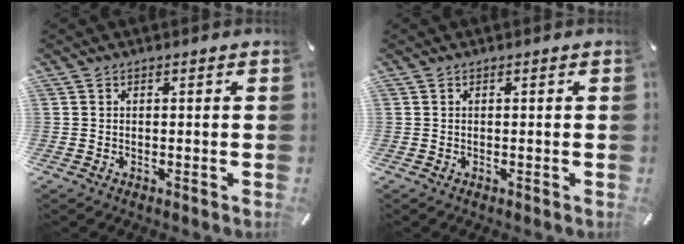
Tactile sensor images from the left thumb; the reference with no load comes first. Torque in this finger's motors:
{"motor_torque": [0.00, 0.00, -0.01, -0.03, 0.00]}